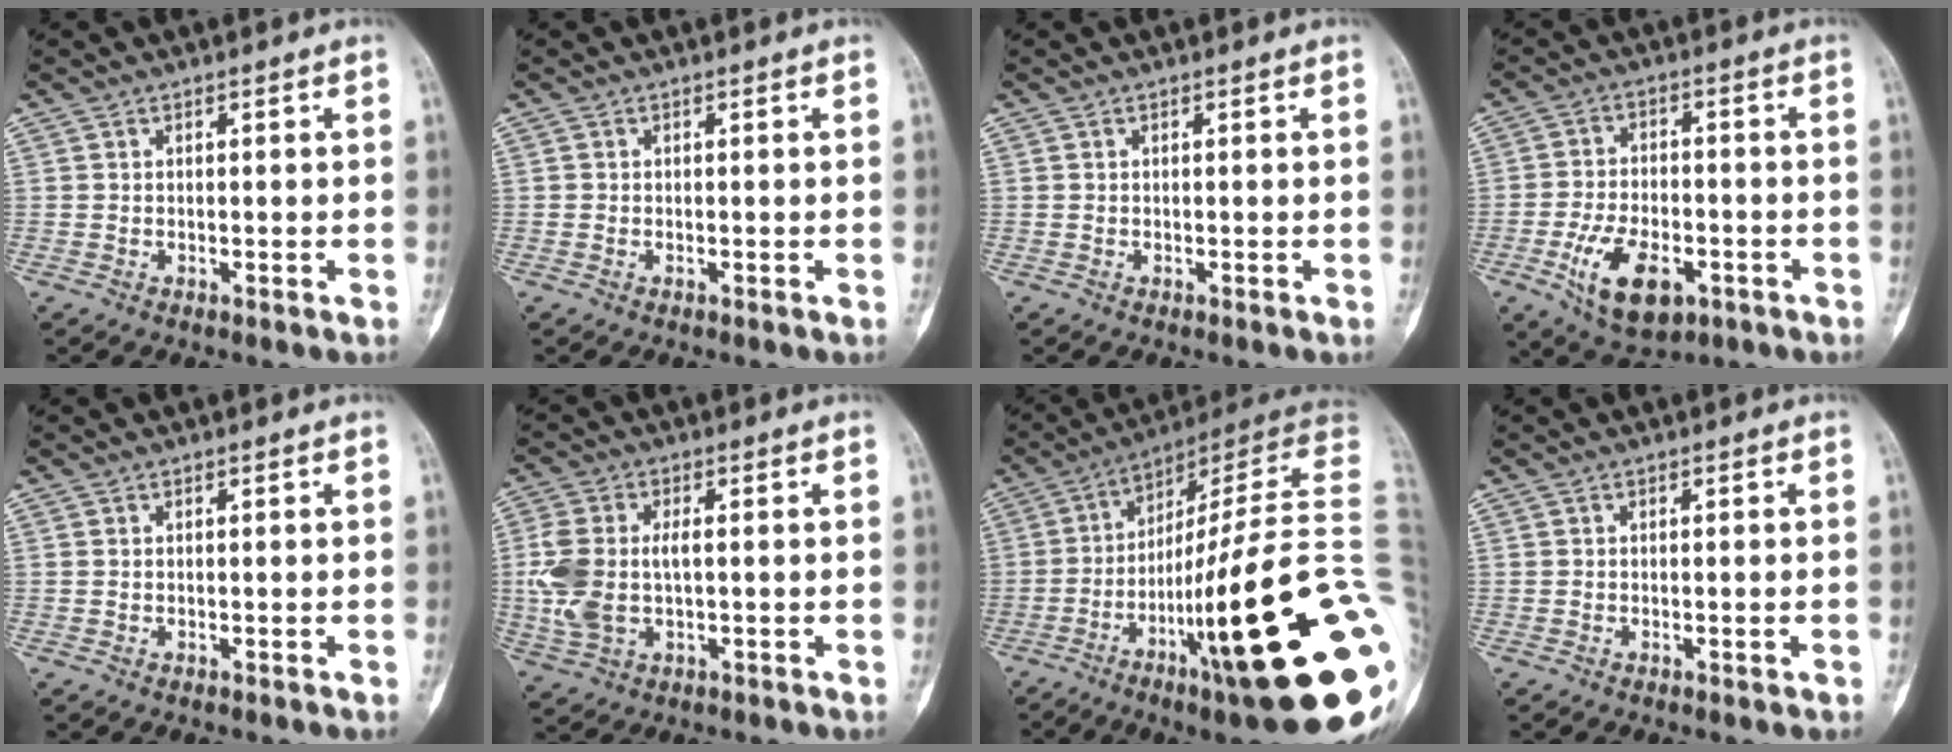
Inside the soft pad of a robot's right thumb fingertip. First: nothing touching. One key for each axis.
{"total": 0.0}
{"total": 0.0}
{"total": 11.9, "fx": -4.8, "fy": 6.6, "fz": 8.7, "tx": -0.137, "ty": 0.012, "tz": -0.075}
{"total": 0.0}
{"total": 9.6, "fx": -0.4, "fy": 5.2, "fz": 8.0, "tx": -0.192, "ty": 0.009, "tz": -0.003}
{"total": 32.1, "fx": -6.7, "fy": 4.7, "fz": 31.0, "tx": -0.373, "ty": 0.013, "tz": -0.107}
{"total": 1.0, "fx": -0.3, "fy": 0.3, "fz": 0.9, "tx": -0.009, "ty": 0.001, "tz": -0.001}